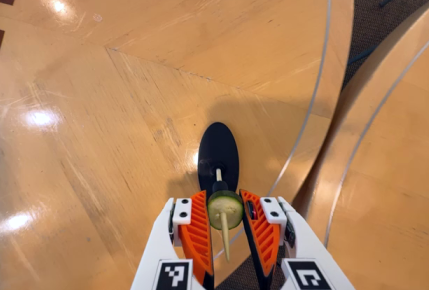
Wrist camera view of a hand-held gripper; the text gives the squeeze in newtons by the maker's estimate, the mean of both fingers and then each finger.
{"total": 8.6, "left": 8.7, "right": 8.5}